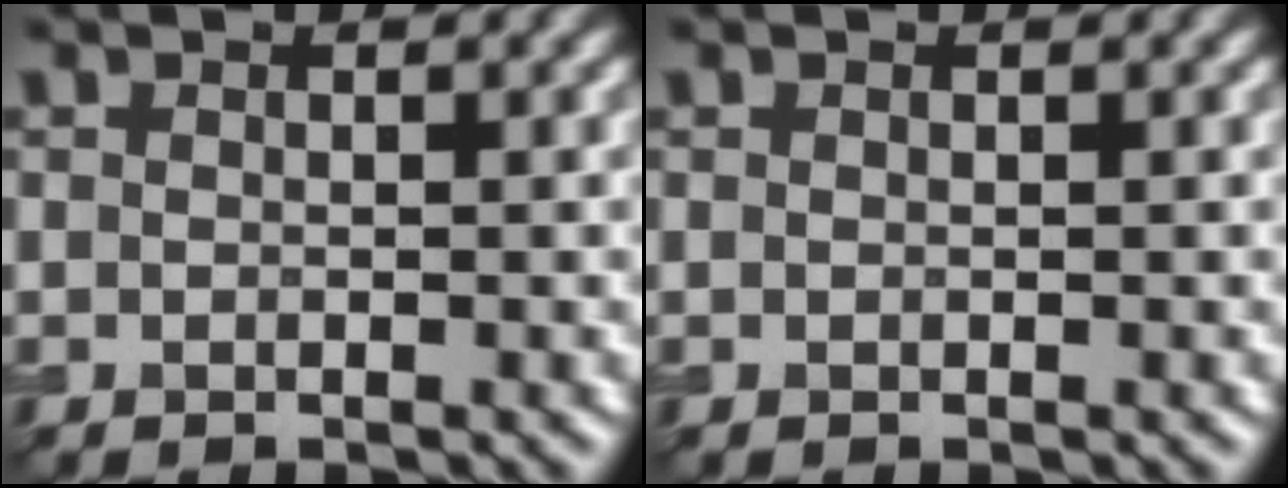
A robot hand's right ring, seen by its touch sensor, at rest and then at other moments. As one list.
[{"total": 0.0}]